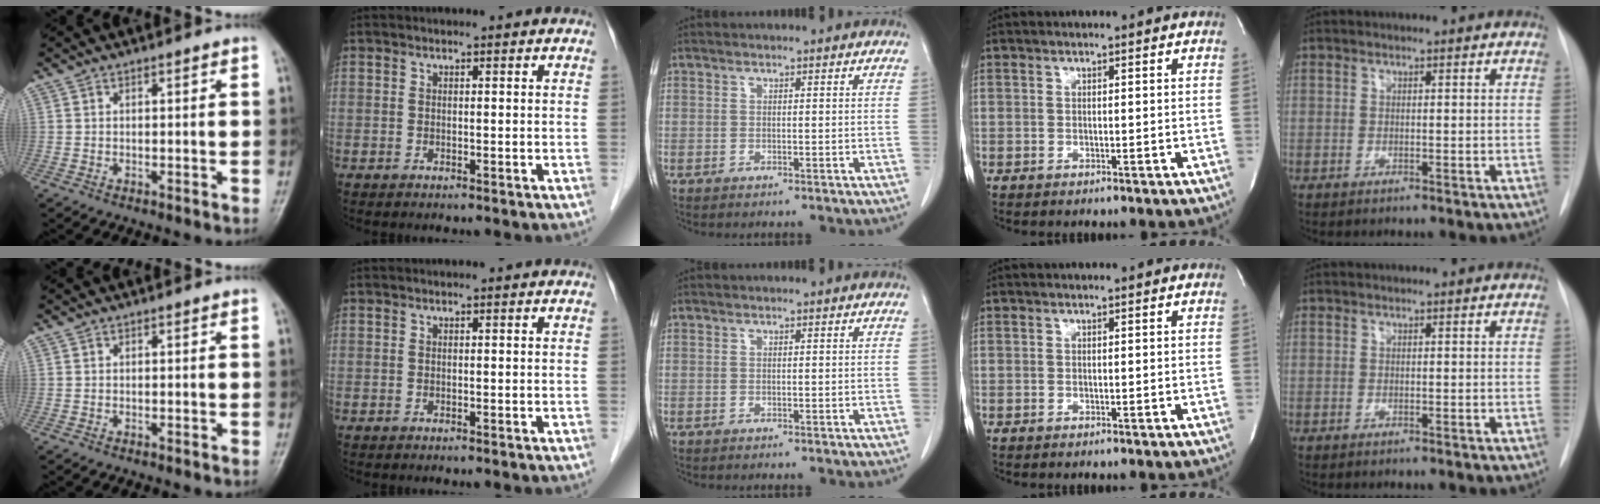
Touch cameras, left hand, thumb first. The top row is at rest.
{}